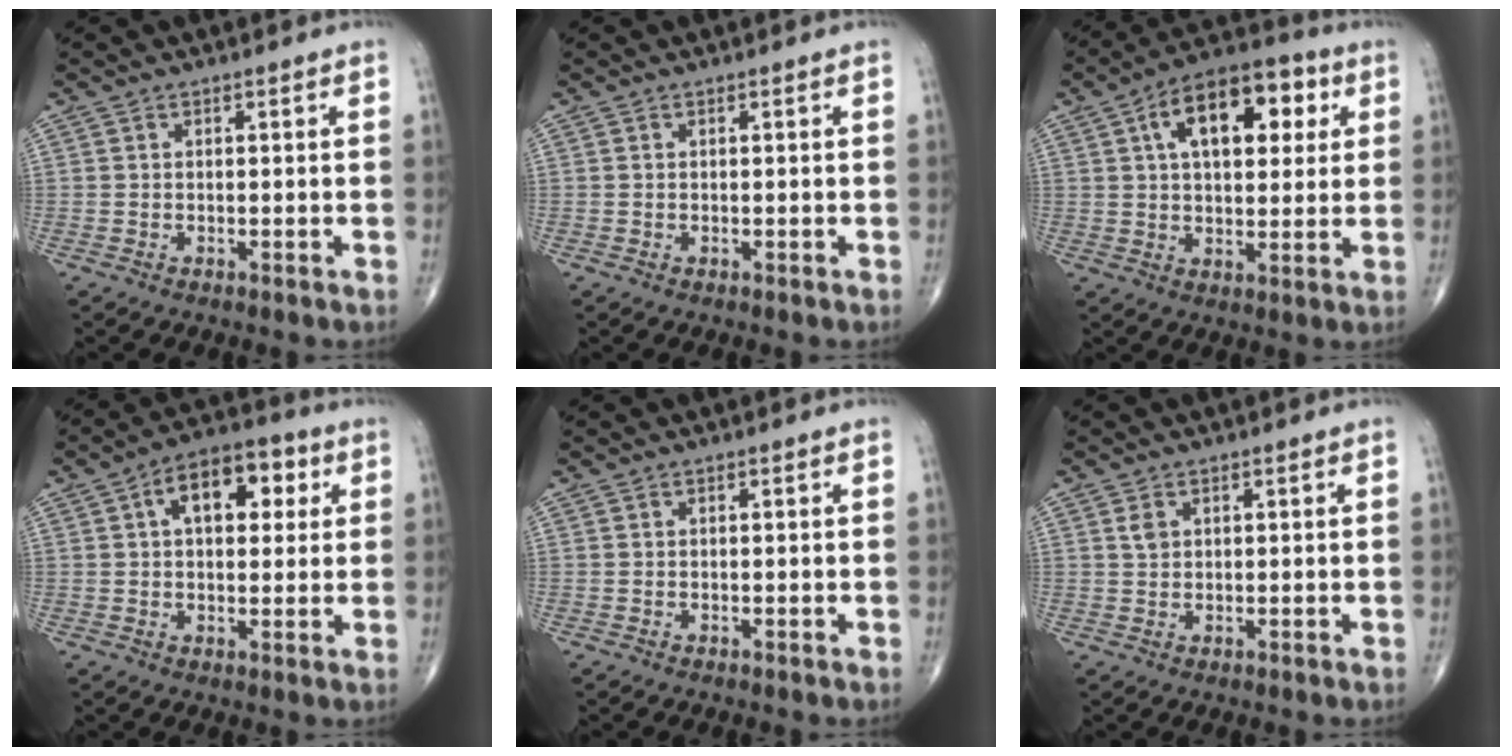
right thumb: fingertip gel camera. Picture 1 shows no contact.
{"total": 0.0}
{"total": 16.3, "force": [5.2, 8.8, 12.7], "torque": [-0.162, 0.013, 0.075]}
{"total": 11.8, "force": [3.4, 6.7, 9.0], "torque": [-0.107, 0.018, 0.045]}
{"total": 0.0}
{"total": 1.8, "force": [0.7, 1.3, 1.0], "torque": [-0.015, -0.002, 0.015]}